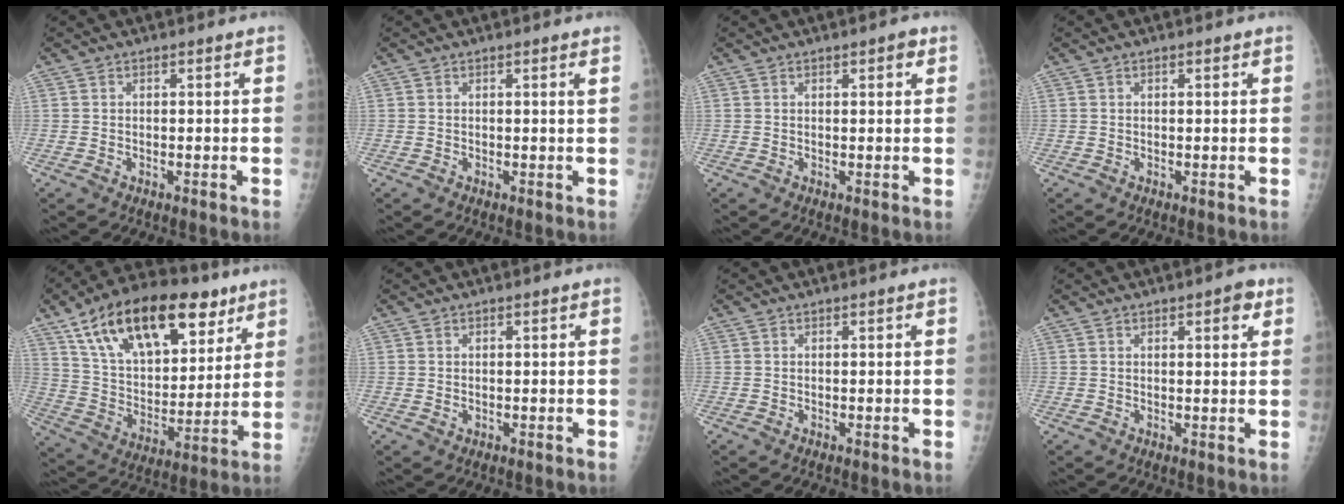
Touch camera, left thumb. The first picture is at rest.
{"total": 0.8, "force": [0.4, -0.2, 0.6], "torque": [-0.017, -0.003, 0.006]}
{"total": 2.0, "force": [1.0, 0.7, 1.6], "torque": [-0.016, -0.001, 0.011]}
{"total": 0.8, "force": [0.4, 0.3, 0.6], "torque": [-0.010, 0.000, 0.004]}
{"total": 26.9, "force": [14.8, 13.7, 17.7], "torque": [-0.265, -0.019, 0.252]}
{"total": 0.8, "force": [0.1, 0.5, 0.5], "torque": [-0.010, -0.003, 0.005]}
{"total": 0.0}
{"total": 3.2, "force": [1.6, 1.1, 2.6], "torque": [-0.024, -0.004, 0.017]}